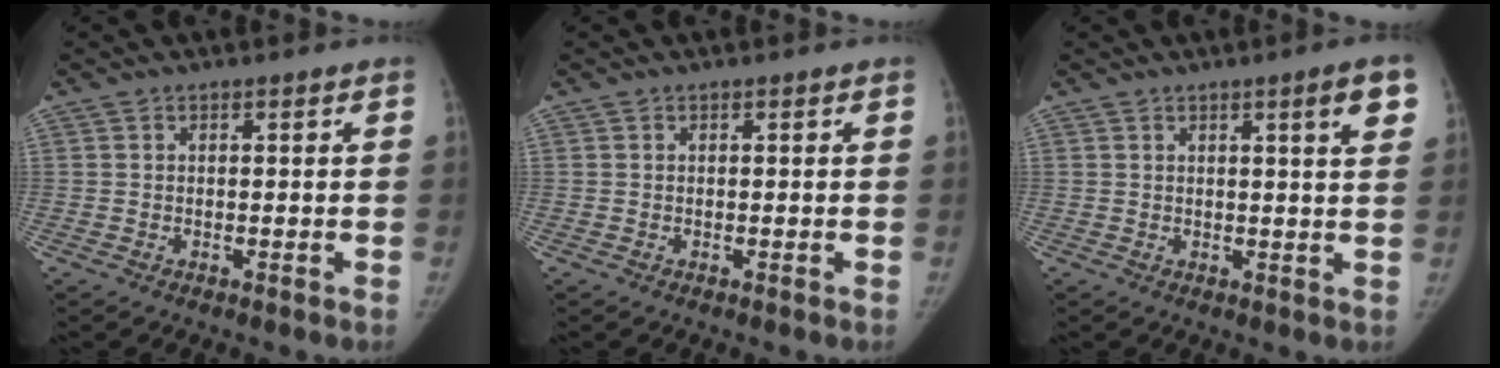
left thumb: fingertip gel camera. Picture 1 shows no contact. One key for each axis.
{"total": 0.0}
{"total": 5.1, "fx": 2.5, "fy": 0.4, "fz": 4.5, "tx": -0.054, "ty": -0.011, "tz": 0.032}